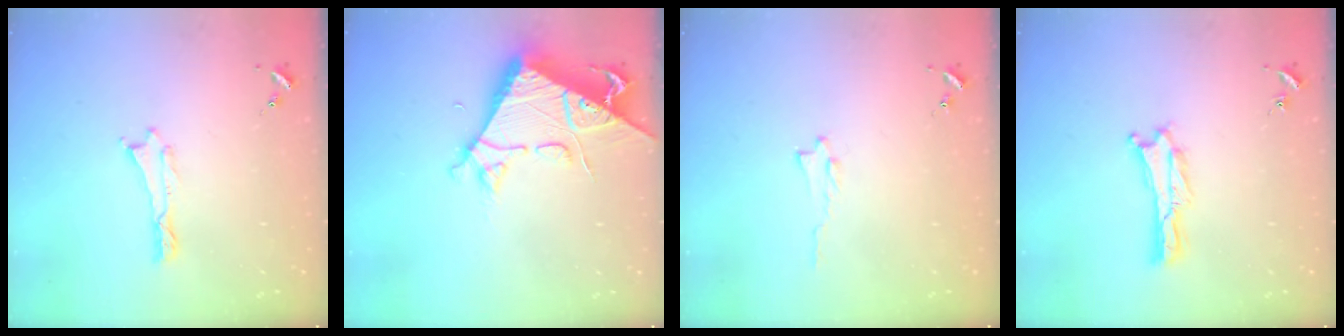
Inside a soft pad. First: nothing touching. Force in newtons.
{"total": 8.5, "press": 8.4, "slide": 0.9}
{"total": 0.6, "press": 0.6, "slide": 0.1}
{"total": 0.0}